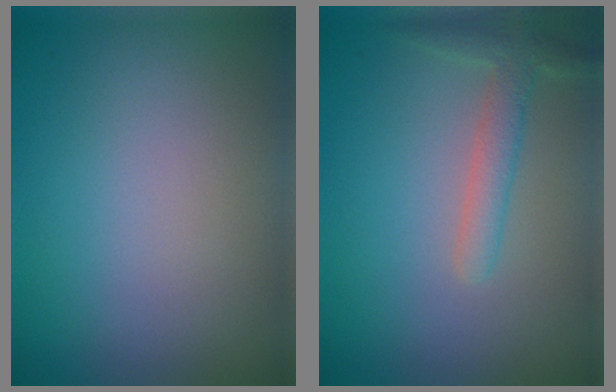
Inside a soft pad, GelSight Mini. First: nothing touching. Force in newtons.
{"total": 2.4, "press": 2.4, "slide": 0.1}